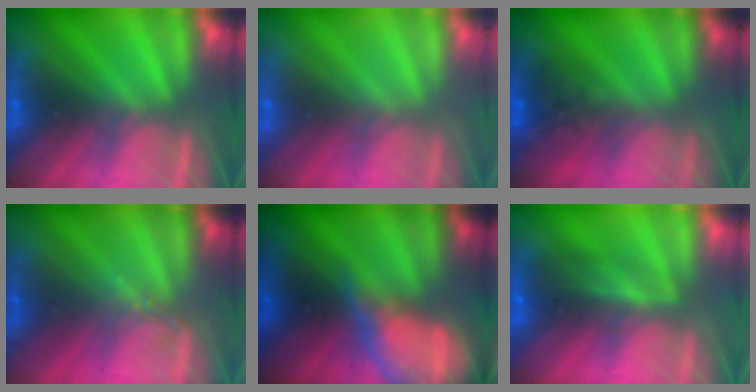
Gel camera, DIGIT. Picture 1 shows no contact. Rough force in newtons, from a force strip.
{"total": 3.1}
{"total": 4.7}
{"total": 1.3}
{"total": 9.4}
{"total": 1.8}